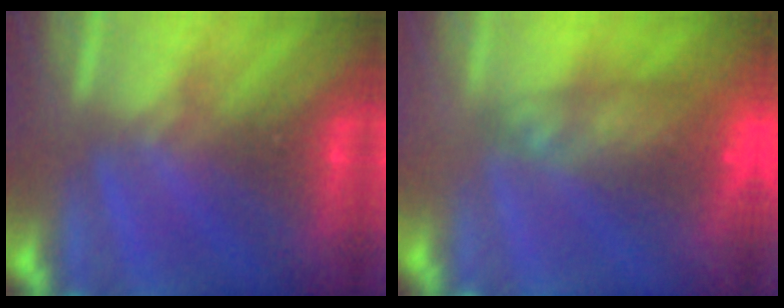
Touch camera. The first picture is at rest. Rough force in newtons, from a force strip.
{"total": 6.9}